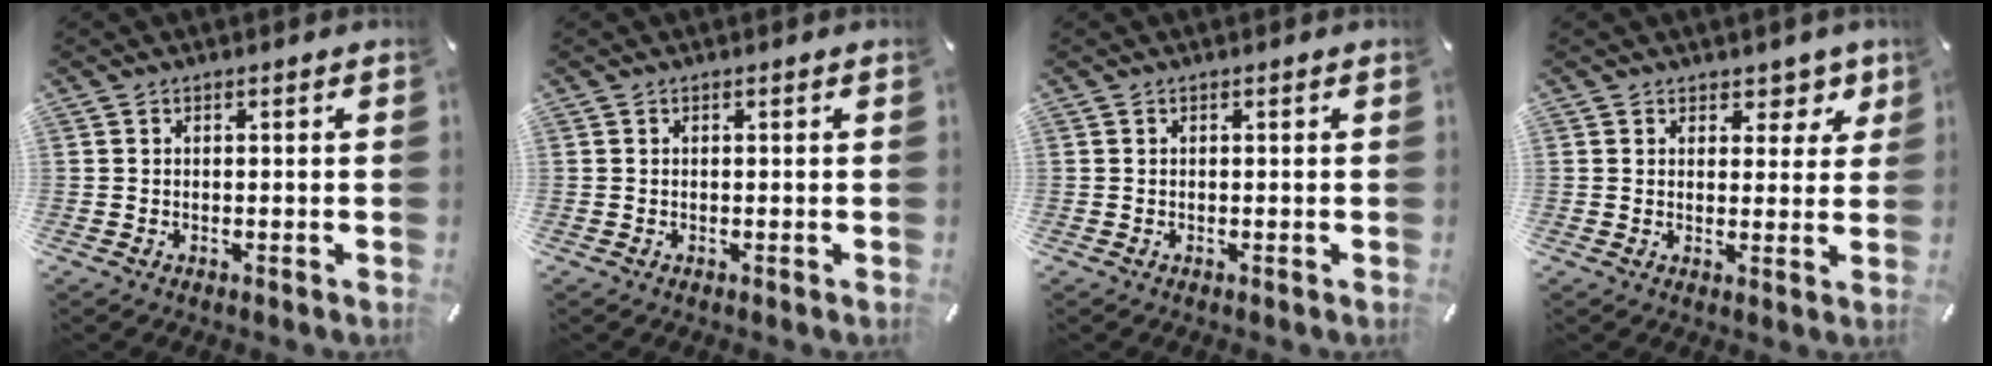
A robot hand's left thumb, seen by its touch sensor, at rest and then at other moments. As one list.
[{"total": 0.0}, {"total": 0.0}, {"total": 5.2, "force": [3.6, 3.5, 1.5], "torque": [0.004, -0.027, 0.056]}]